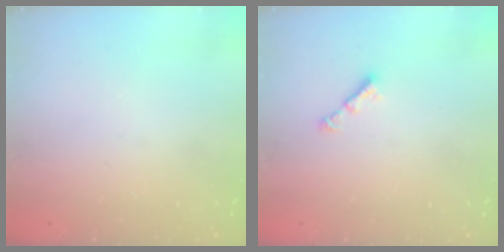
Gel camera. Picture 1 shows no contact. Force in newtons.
{"total": 2.9, "press": 2.8, "slide": 0.6}